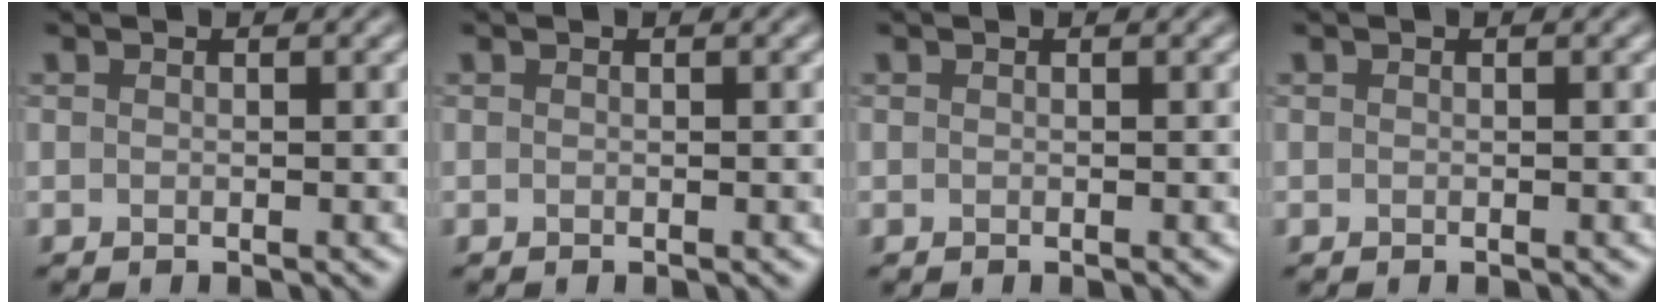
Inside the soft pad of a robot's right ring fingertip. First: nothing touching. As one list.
[{"total": 0.0}, {"total": 0.0}, {"total": 0.0}]